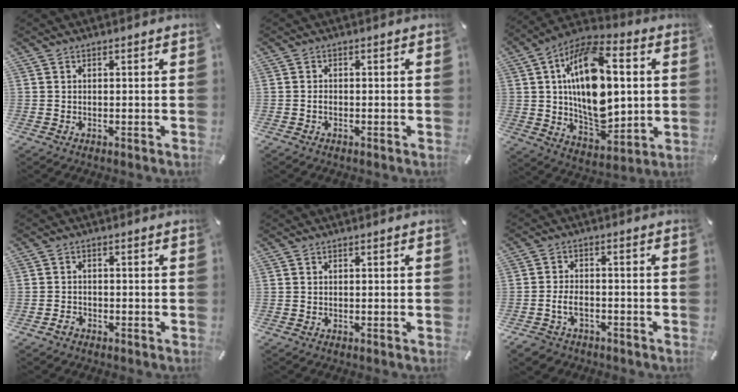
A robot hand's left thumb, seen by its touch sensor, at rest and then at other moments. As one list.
[{"total": 1.0, "force": [-0.5, 0.6, 0.7], "torque": [-0.016, 0.002, -0.010]}, {"total": 21.4, "force": [3.6, 12.6, 16.9], "torque": [-0.311, -0.016, 0.055]}, {"total": 1.8, "force": [-1.3, 1.2, 0.7], "torque": [-0.013, 0.005, -0.027]}, {"total": 0.0}, {"total": 5.2, "force": [-2.3, 3.6, 3.0], "torque": [-0.070, 0.009, -0.044]}]